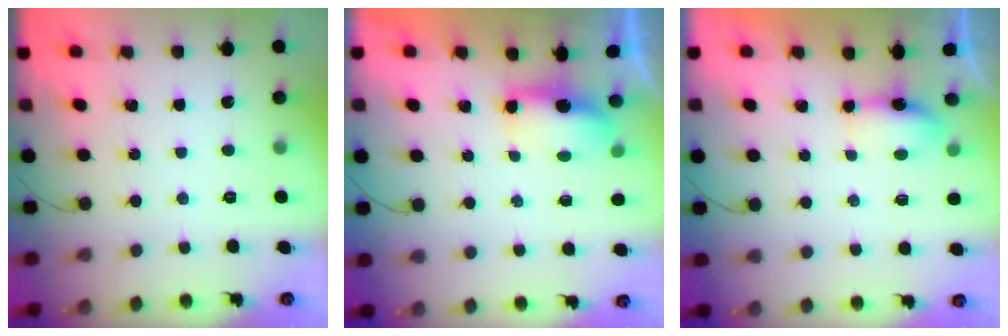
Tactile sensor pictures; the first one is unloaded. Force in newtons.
{"total": 5.4, "press": 5.4, "slide": 0.1}
{"total": 6.0, "press": 5.1, "slide": 3.2}